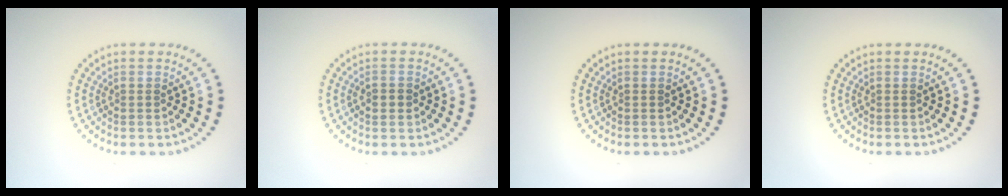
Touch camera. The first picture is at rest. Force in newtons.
{"total": 1.7, "press": 1.7, "slide": 0.0}
{"total": 0.0}
{"total": 0.0}